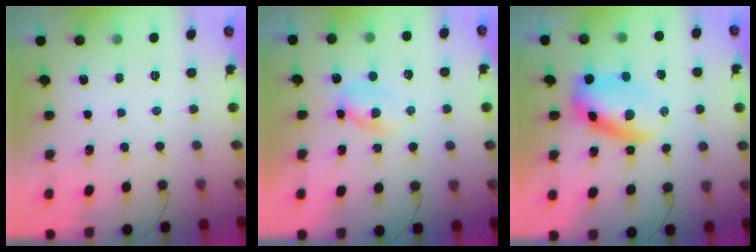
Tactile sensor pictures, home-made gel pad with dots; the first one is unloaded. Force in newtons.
{"total": 3.0, "press": 2.7, "slide": 1.3}
{"total": 6.6, "press": 6.3, "slide": 1.9}